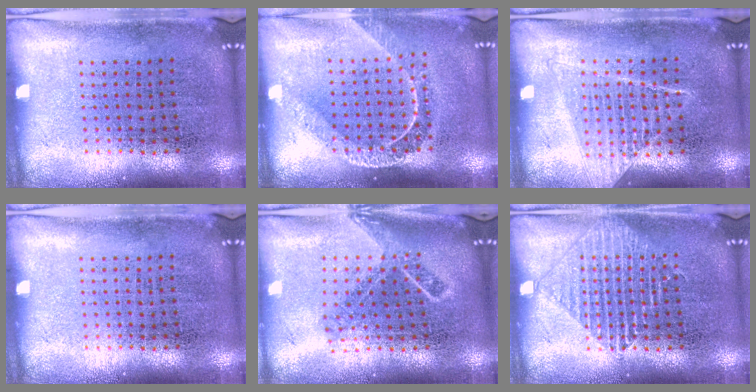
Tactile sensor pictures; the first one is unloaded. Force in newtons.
{"total": 1.8, "press": 1.4, "slide": 1.0}
{"total": 1.1, "press": 1.0, "slide": 0.3}
{"total": 0.0}
{"total": 1.7, "press": 1.2, "slide": 1.2}
{"total": 2.0, "press": 2.0, "slide": 0.3}